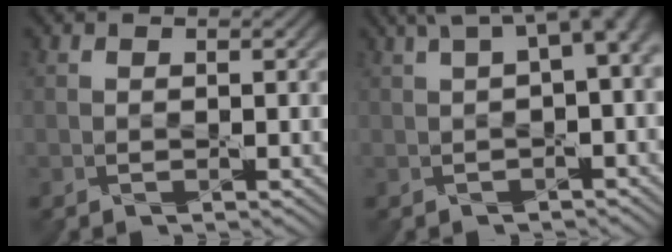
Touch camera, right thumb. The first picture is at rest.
{"total": 7.3, "force": [2.2, 2.2, 6.6], "torque": [-0.091, 0.028, 0.042]}